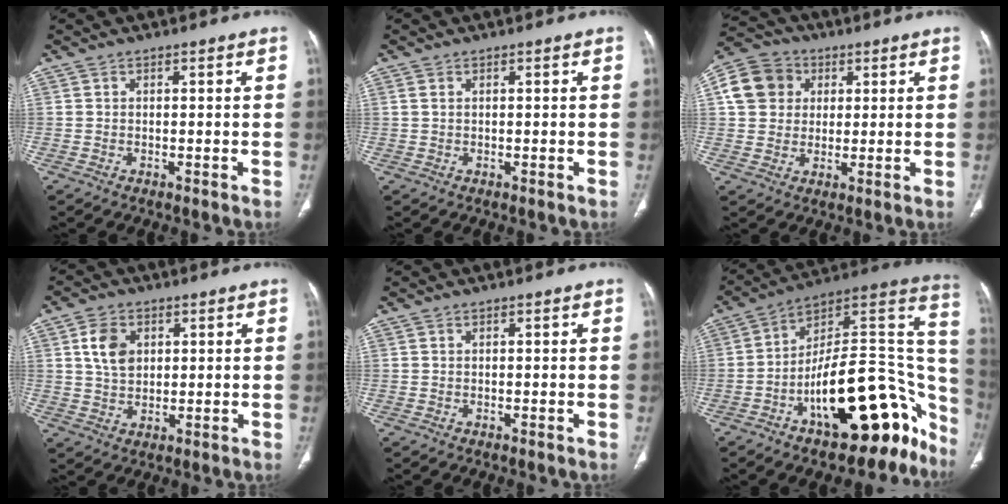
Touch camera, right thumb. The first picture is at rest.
{"total": 0.6, "force": [0.2, 0.3, 0.4], "torque": [-0.012, 0.006, 0.005]}
{"total": 10.1, "force": [2.5, 8.9, 4.0], "torque": [-0.064, 0.006, 0.035]}
{"total": 6.4, "force": [2.0, 4.7, 4.0], "torque": [-0.057, -0.009, 0.036]}
{"total": 0.0}
{"total": 27.8, "force": [-13.0, 12.5, 21.2], "torque": [-0.171, 0.123, -0.189]}